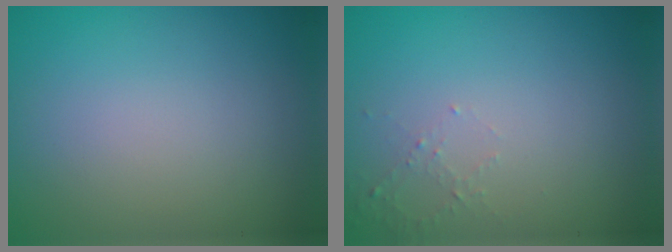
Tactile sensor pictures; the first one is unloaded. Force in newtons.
{"total": 1.1, "press": 1.0, "slide": 0.4}